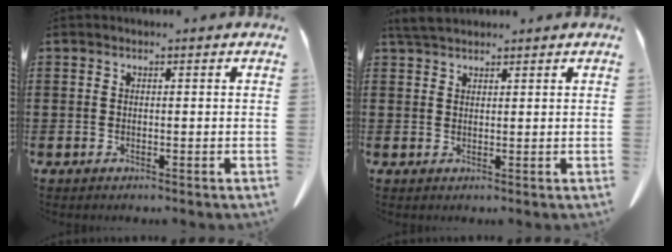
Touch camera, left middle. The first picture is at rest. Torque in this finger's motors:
{"motor_torque": [0.15, 0.03, 0.02, 0.01]}